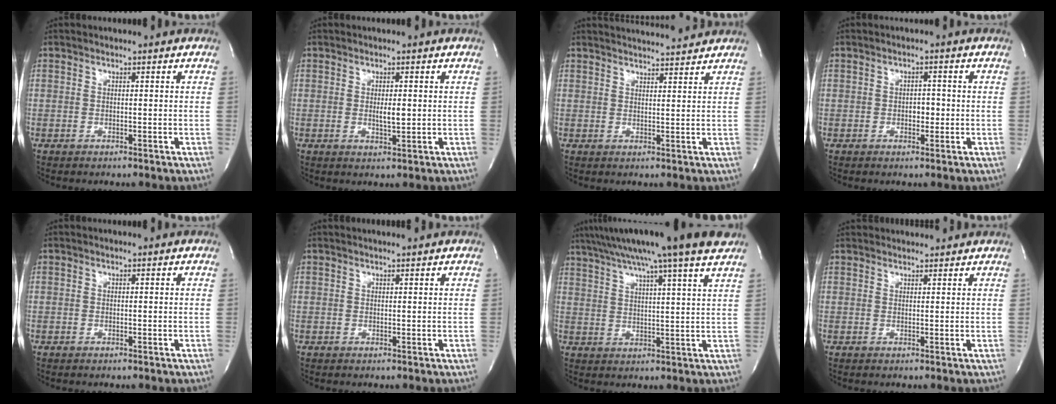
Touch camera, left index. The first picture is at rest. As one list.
[{"total": 2.1, "force": [0.2, 0.5, 2.0], "torque": [-0.034, -0.005, 0.004]}, {"total": 8.2, "force": [7.9, 0.5, 2.0], "torque": [-0.031, 0.012, 0.103]}, {"total": 1.9, "force": [-0.4, 1.2, 1.4], "torque": [-0.016, 0.003, -0.005]}, {"total": 0.0}, {"total": 2.1, "force": [2.0, -0.2, 0.6], "torque": [-0.005, 0.010, 0.027]}, {"total": 18.6, "force": [15.1, -0.9, 10.9], "torque": [-0.193, 0.020, 0.210]}, {"total": 7.7, "force": [7.4, 1.2, 1.5], "torque": [-0.018, 0.035, 0.093]}]